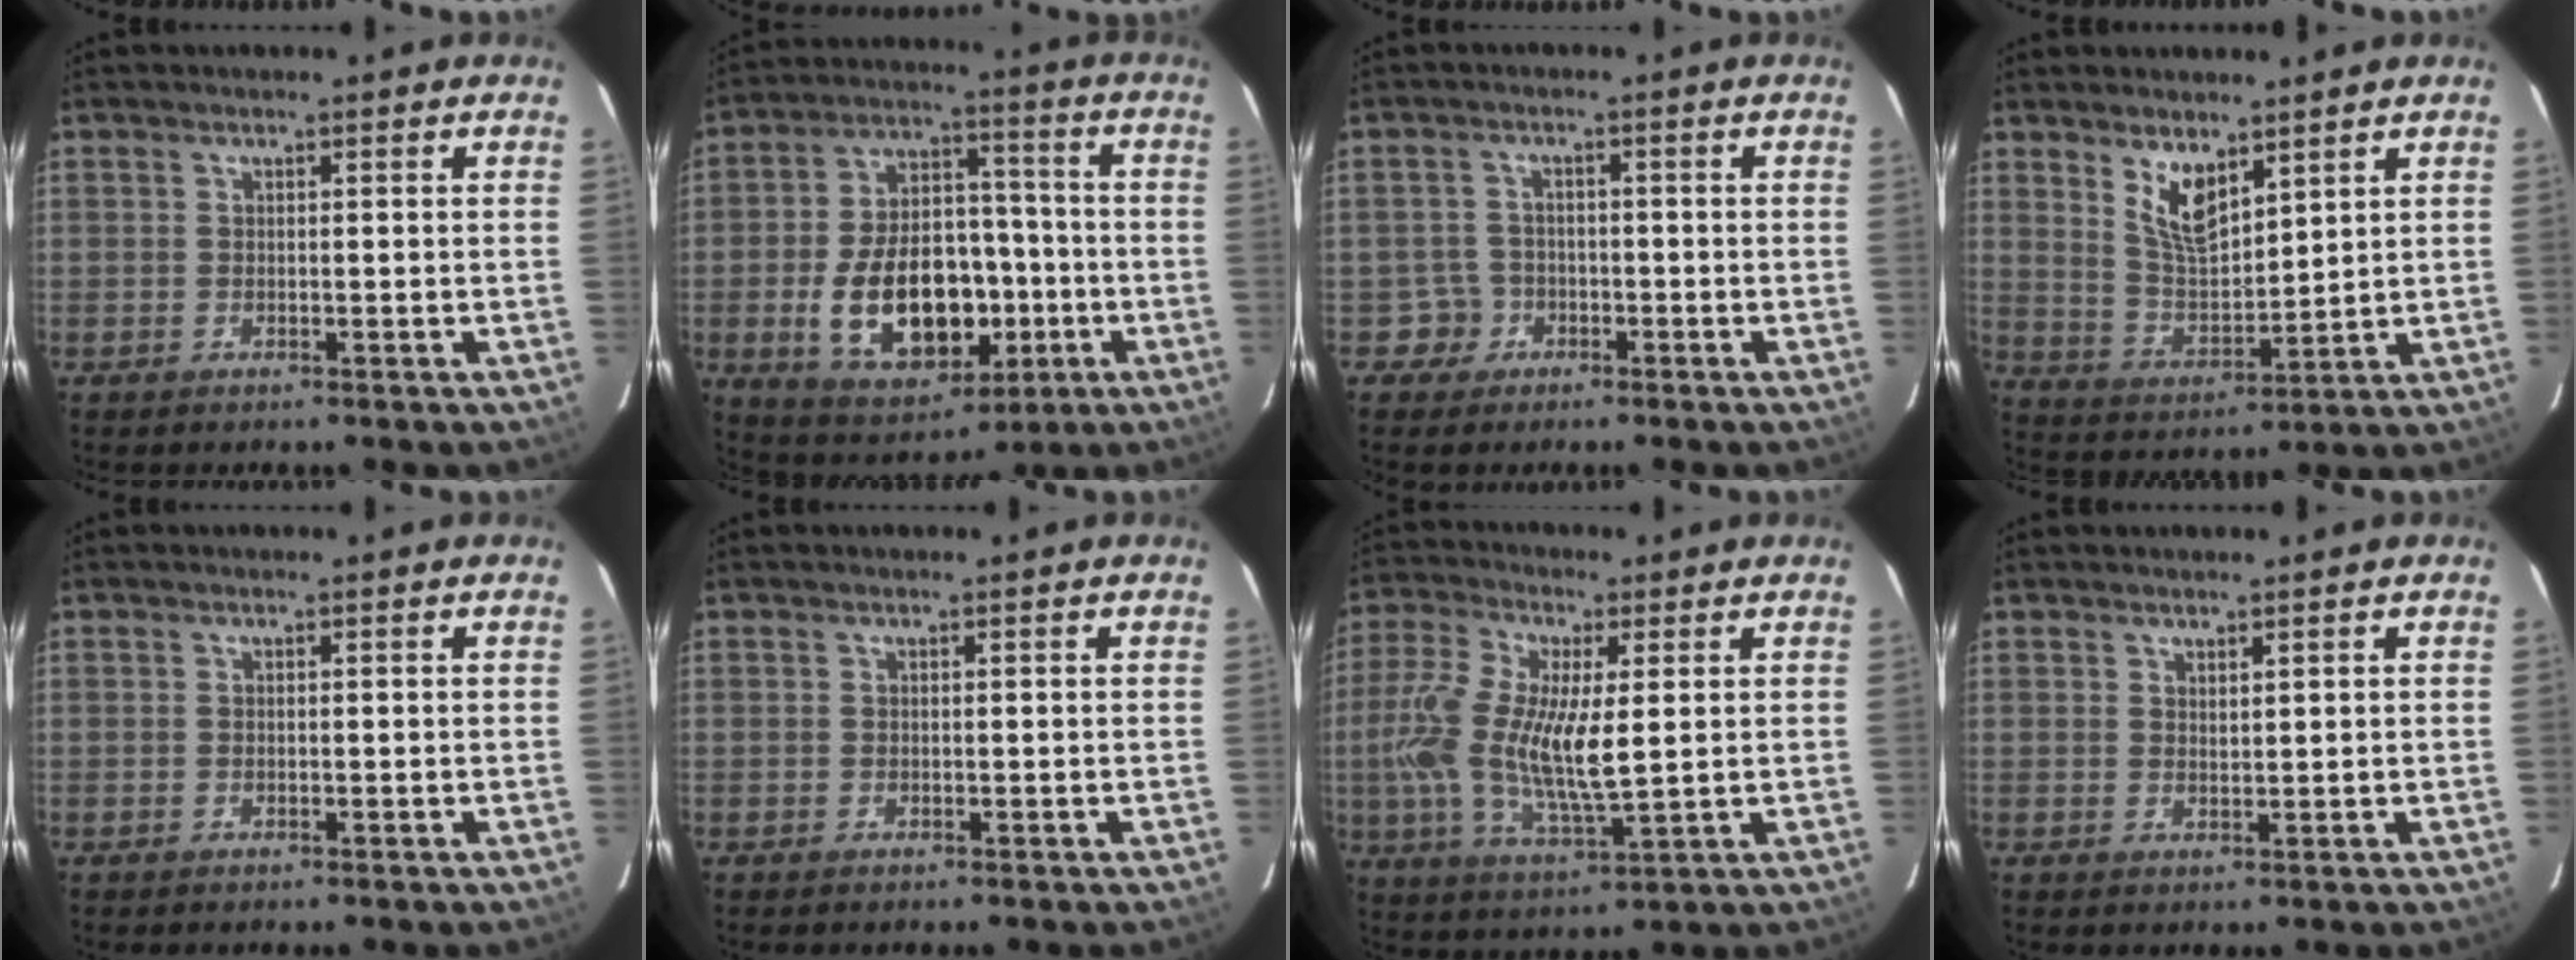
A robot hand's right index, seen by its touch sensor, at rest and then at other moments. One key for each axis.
{"total": 18.9, "fx": -4.7, "fy": 11.4, "fz": 14.4, "tx": -0.282, "ty": 0.017, "tz": -0.052}
{"total": 3.6, "fx": -1.7, "fy": 3.2, "fz": -0.5, "tx": 0.009, "ty": 0.019, "tz": -0.028}
{"total": 8.0, "fx": 4.9, "fy": 3.2, "fz": 5.3, "tx": -0.096, "ty": -0.004, "tz": 0.105}
{"total": 0.0}
{"total": 0.0}
{"total": 15.1, "fx": 0.8, "fy": 5.0, "fz": 14.2, "tx": -0.287, "ty": -0.004, "tz": 0.014}
{"total": 1.2, "fx": 1.1, "fy": 0.3, "fz": 0.5, "tx": -0.007, "ty": 0.000, "tz": 0.020}